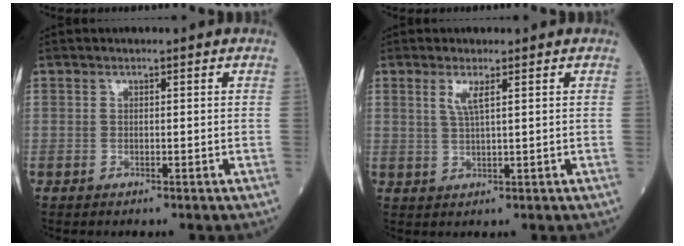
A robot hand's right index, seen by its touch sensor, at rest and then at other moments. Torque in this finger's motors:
{"motor_torque": [0.32, 0.04, 0.13, 0.03]}